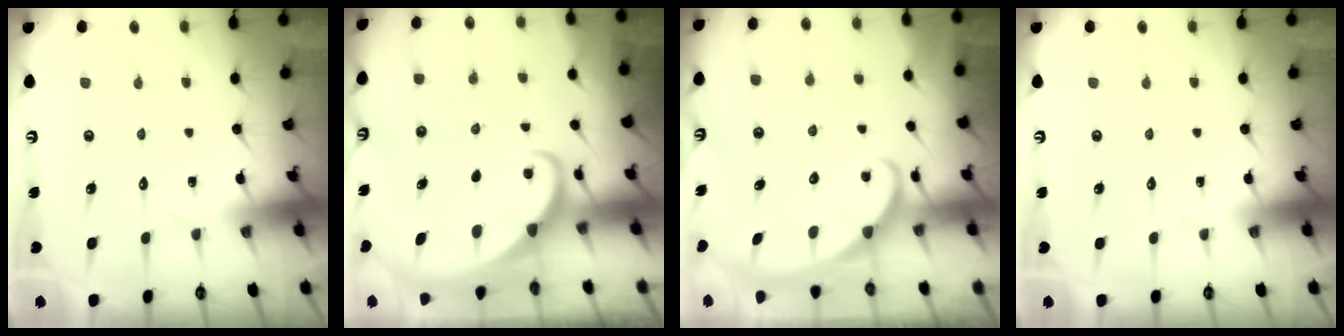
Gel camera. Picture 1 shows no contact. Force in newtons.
{"total": 2.5, "press": 2.5, "slide": 0.2}
{"total": 3.6, "press": 3.6, "slide": 0.2}
{"total": 0.0}